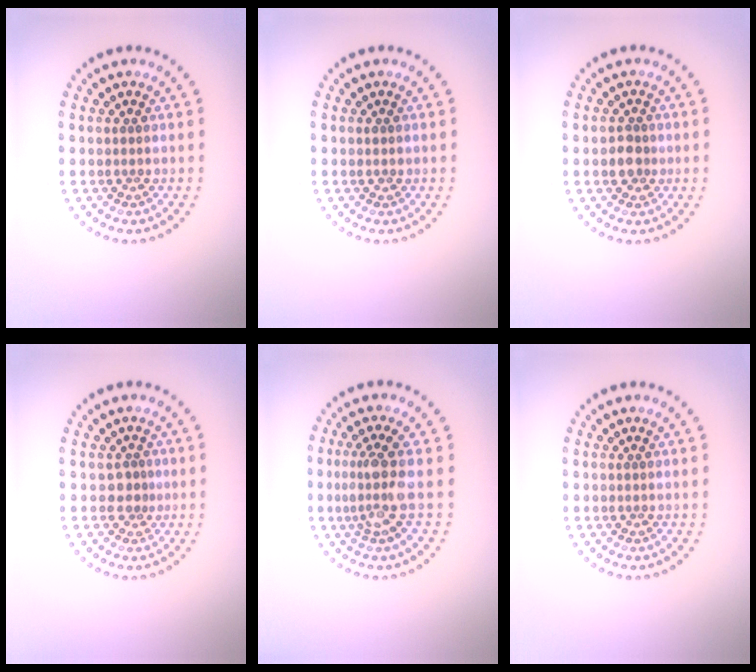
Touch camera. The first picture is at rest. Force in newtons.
{"total": 0.6, "press": 0.5, "slide": 0.2}
{"total": 2.0, "press": 1.8, "slide": 0.9}
{"total": 1.4, "press": 0.9, "slide": 1.2}
{"total": 3.3, "press": 2.4, "slide": 2.2}
{"total": 0.0}